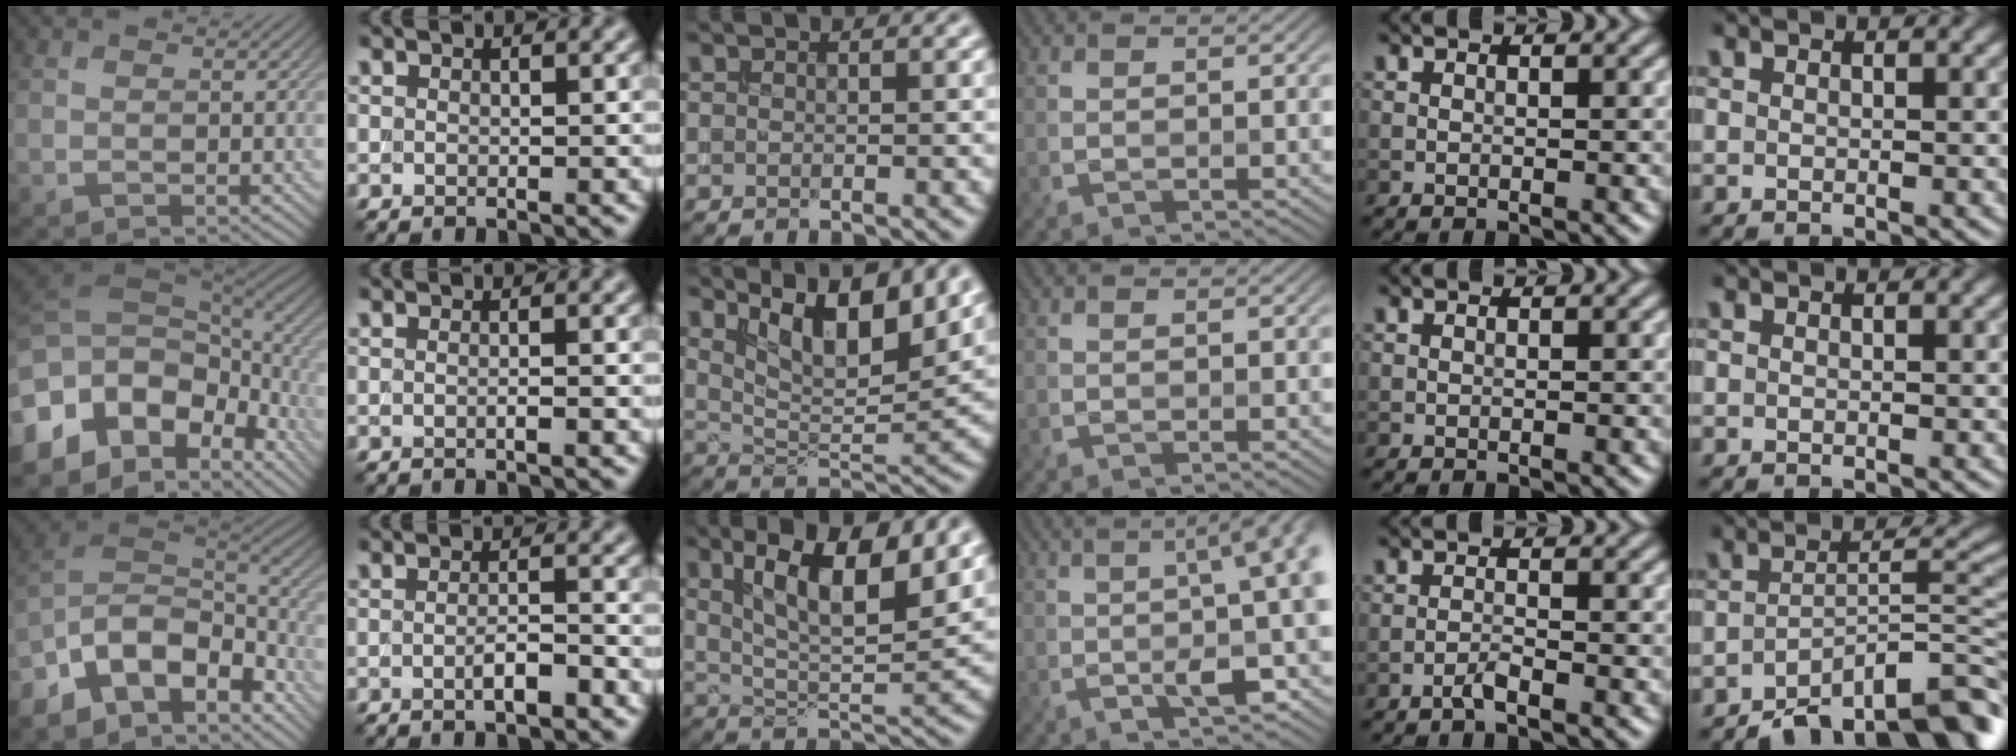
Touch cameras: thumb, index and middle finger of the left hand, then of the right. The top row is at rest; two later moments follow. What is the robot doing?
{"motion": "extract", "object": "backpack"}